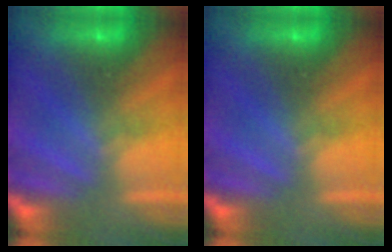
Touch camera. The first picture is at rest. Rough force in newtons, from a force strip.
{"total": 0.0}